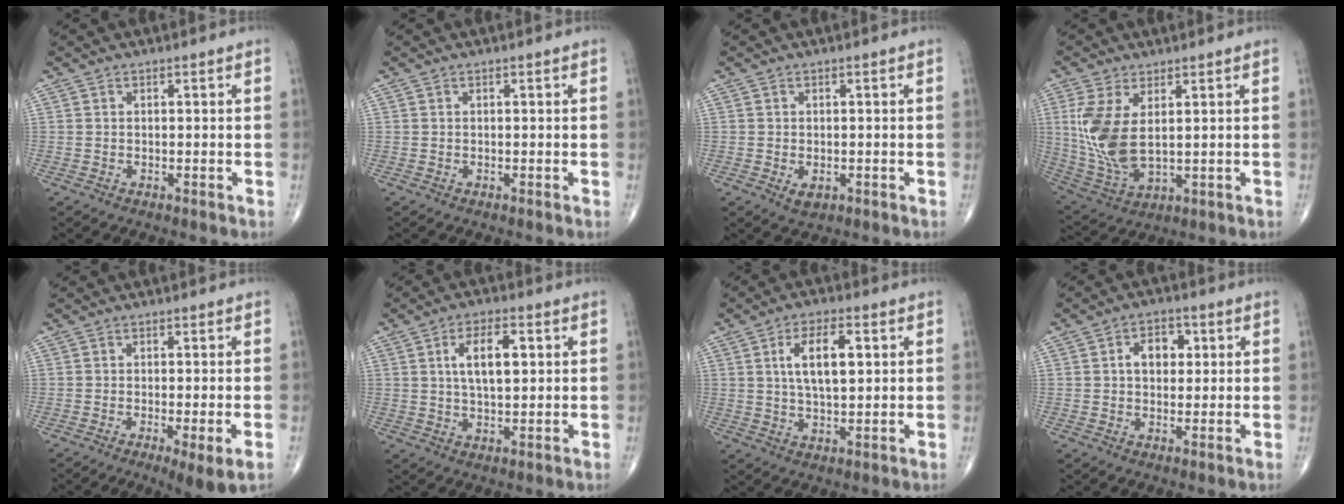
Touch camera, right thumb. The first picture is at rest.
{"total": 0.0}
{"total": 2.2, "force": [-0.6, 1.5, 1.5], "torque": [-0.017, 0.000, -0.003]}
{"total": 11.8, "force": [2.2, 5.9, 10.0], "torque": [-0.217, -0.015, 0.060]}
{"total": 5.7, "force": [-2.3, 0.8, 5.2], "torque": [-0.086, -0.011, -0.037]}
{"total": 7.9, "force": [1.9, 3.6, 6.8], "torque": [-0.105, -0.002, 0.032]}
{"total": 9.0, "force": [2.2, 4.0, 7.8], "torque": [-0.123, -0.004, 0.037]}
{"total": 5.8, "force": [1.2, 4.1, 4.0], "torque": [-0.039, 0.008, 0.012]}